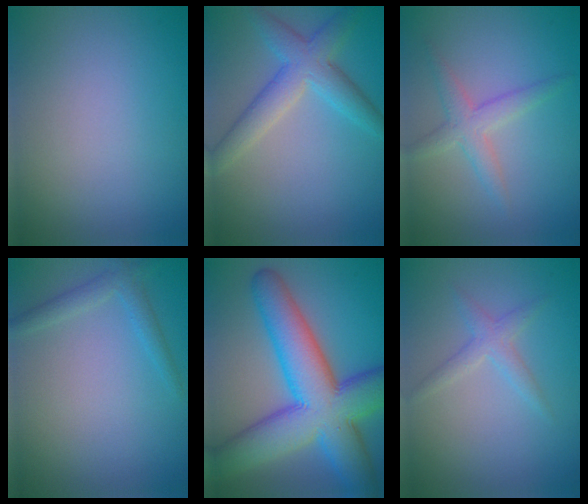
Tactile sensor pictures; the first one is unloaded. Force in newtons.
{"total": 4.5, "press": 4.5, "slide": 0.2}
{"total": 2.6, "press": 2.6, "slide": 0.1}
{"total": 1.8, "press": 1.7, "slide": 0.1}
{"total": 12.8, "press": 12.8, "slide": 0.3}
{"total": 1.9, "press": 1.9, "slide": 0.0}